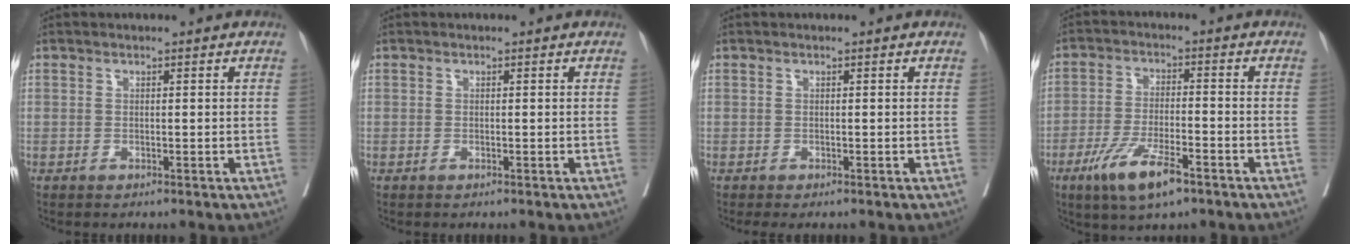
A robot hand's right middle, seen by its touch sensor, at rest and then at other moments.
{"total": 0.0}
{"total": 1.1, "force": [-1.0, 0.2, 0.5], "torque": [-0.004, -0.004, -0.015]}
{"total": 9.4, "force": [-5.6, 2.0, 7.3], "torque": [-0.141, -0.017, -0.096]}